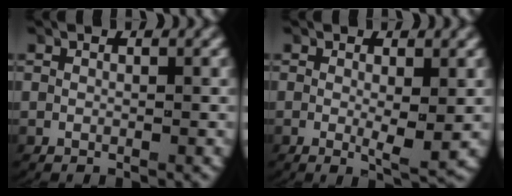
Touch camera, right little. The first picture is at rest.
{"total": 2.5, "force": [-0.1, 0.5, 2.5], "torque": [-0.050, -0.018, 0.003]}